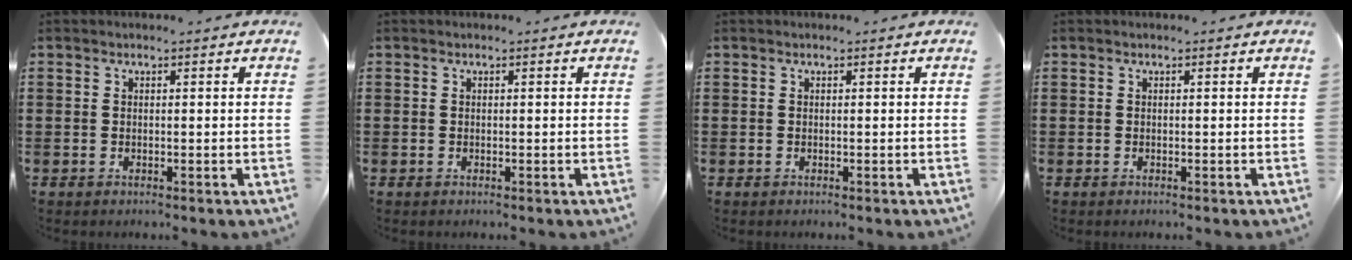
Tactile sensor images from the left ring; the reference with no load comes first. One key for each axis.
{"total": 0.0}
{"total": 0.0}
{"total": 0.0}